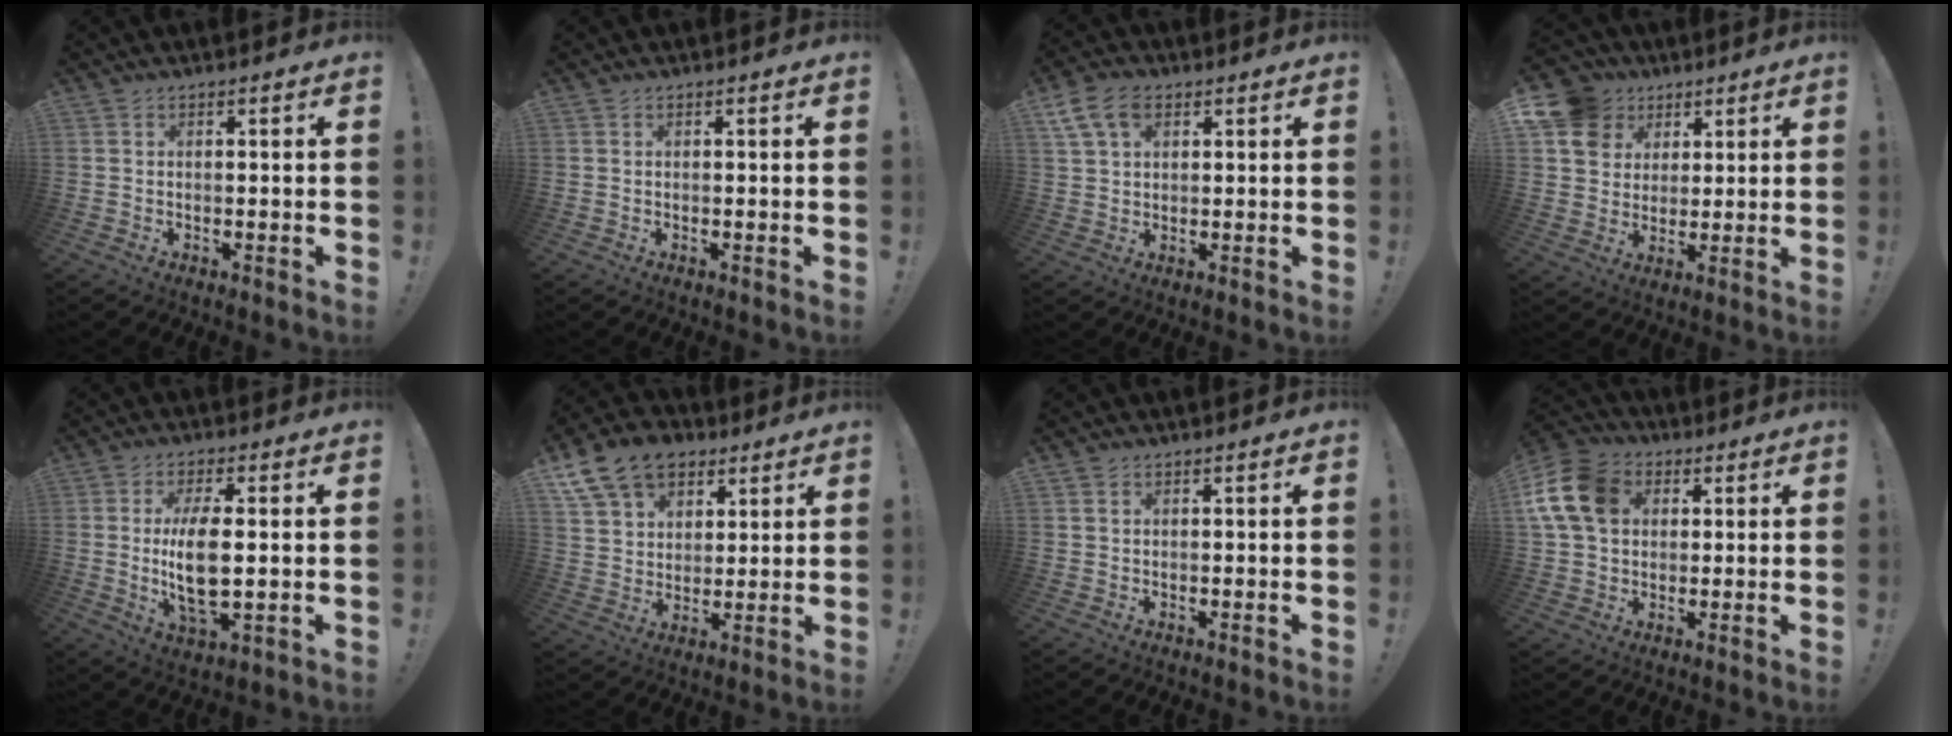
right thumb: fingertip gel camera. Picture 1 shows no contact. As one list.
[{"total": 0.0}, {"total": 9.3, "force": [4.3, 6.0, 5.6], "torque": [-0.107, -0.001, 0.084]}, {"total": 12.7, "force": [5.5, 10.6, 4.4], "torque": [-0.062, -0.025, 0.113]}, {"total": 11.9, "force": [0.4, 4.5, 11.0], "torque": [-0.226, -0.019, -0.002]}, {"total": 15.0, "force": [8.8, 10.5, 6.2], "torque": [-0.095, -0.048, 0.168]}, {"total": 0.7, "force": [0.5, 0.5, 0.2], "torque": [-0.001, 0.000, 0.009]}, {"total": 15.5, "force": [4.4, 12.0, 8.8], "torque": [-0.159, -0.003, 0.091]}]